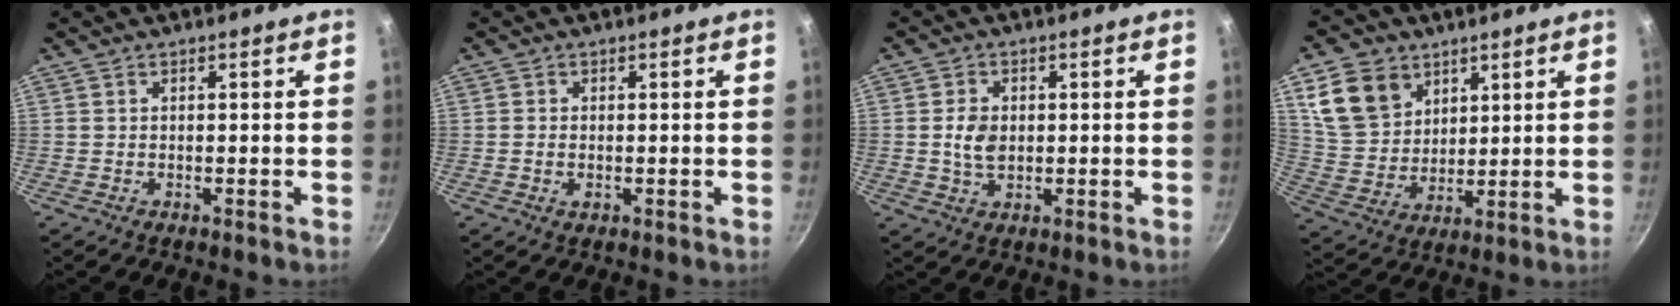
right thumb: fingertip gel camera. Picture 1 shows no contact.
{"total": 1.5, "force": [-0.2, 1.0, 1.1], "torque": [-0.019, -0.001, -0.005]}
{"total": 5.0, "force": [0.2, 3.5, 3.5], "torque": [-0.058, -0.001, 0.004]}
{"total": 12.5, "force": [6.1, 9.4, 5.5], "torque": [-0.079, -0.017, 0.128]}